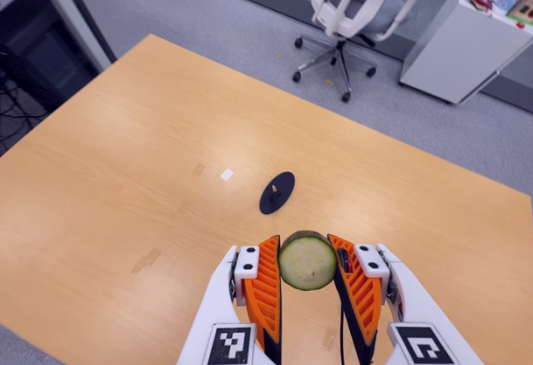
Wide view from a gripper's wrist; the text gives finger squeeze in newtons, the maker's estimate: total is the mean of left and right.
{"total": 7.6, "left": 7.0, "right": 8.2}